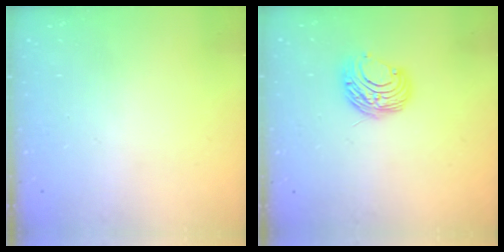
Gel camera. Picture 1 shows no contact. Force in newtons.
{"total": 8.7, "press": 8.7, "slide": 0.6}